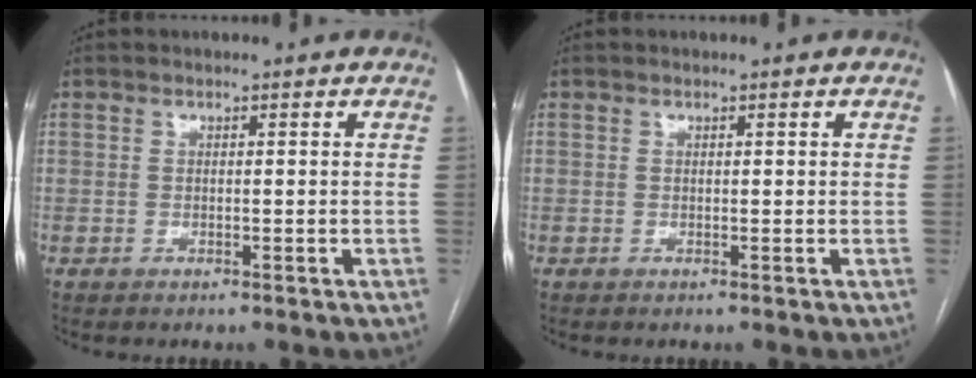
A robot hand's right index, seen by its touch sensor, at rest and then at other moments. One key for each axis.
{"total": 0.0}